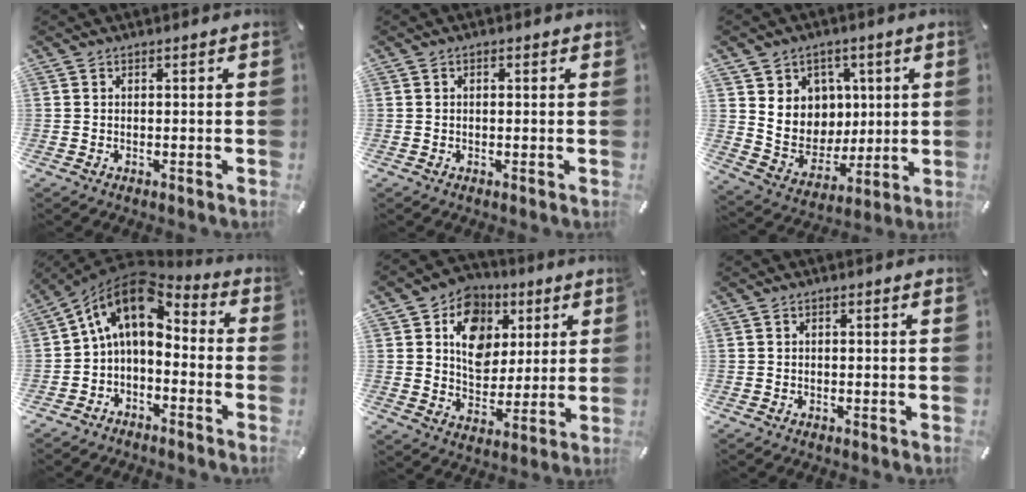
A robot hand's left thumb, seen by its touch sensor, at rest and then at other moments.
{"total": 0.7, "force": [0.1, 0.5, 0.5], "torque": [-0.009, 0.004, 0.000]}
{"total": 10.1, "force": [2.2, 9.8, 0.6], "torque": [-0.007, -0.035, 0.053]}
{"total": 11.0, "force": [1.8, 7.4, 7.9], "torque": [-0.145, -0.004, 0.032]}
{"total": 12.2, "force": [3.9, 10.3, 5.2], "torque": [-0.078, -0.016, 0.073]}
{"total": 0.5, "force": [0.1, 0.0, 0.5], "torque": [-0.008, 0.001, 0.002]}